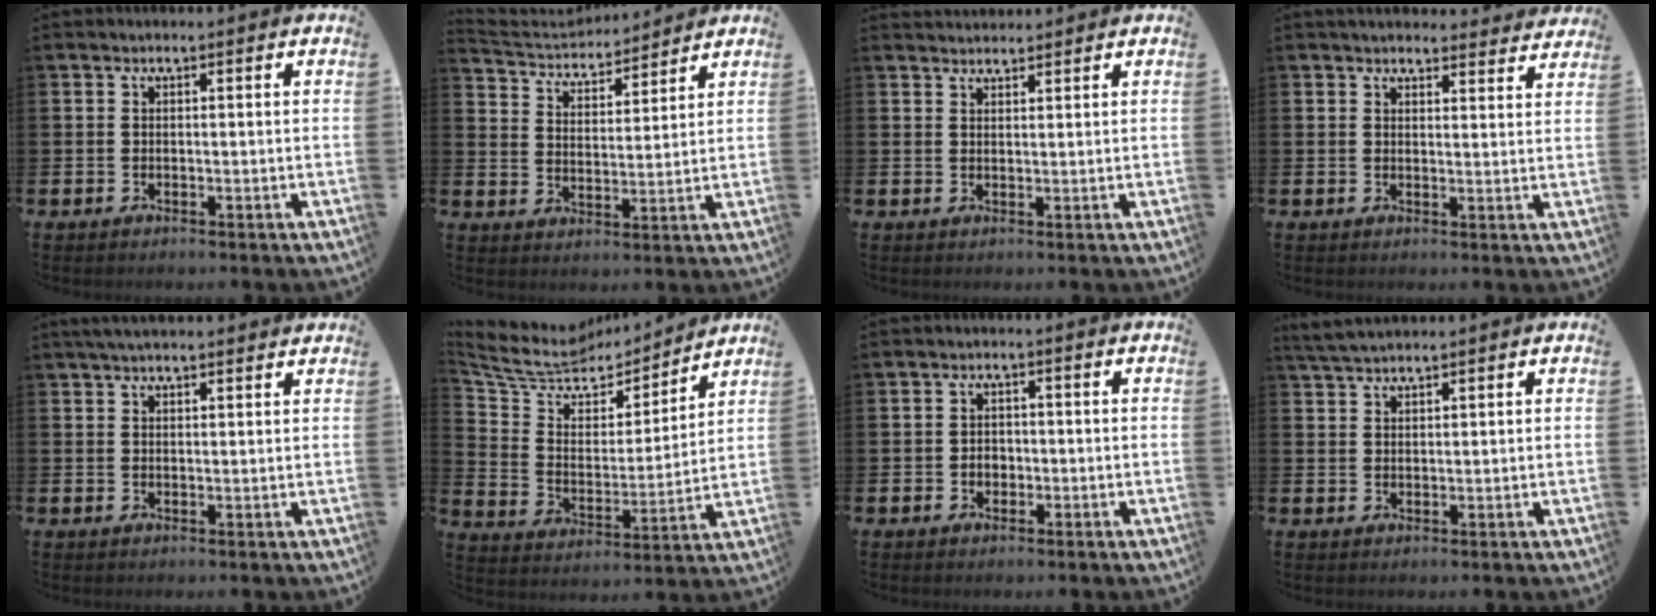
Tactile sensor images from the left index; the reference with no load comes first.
{"total": 4.3, "force": [4.2, 1.2, 0.1], "torque": [-0.025, -0.032, 0.069]}
{"total": 2.1, "force": [2.0, 0.4, 0.1], "torque": [0.007, -0.011, 0.034]}
{"total": 3.7, "force": [3.6, 0.7, 0.3], "torque": [-0.006, -0.019, 0.065]}
{"total": 2.9, "force": [2.7, 0.5, 1.0], "torque": [-0.026, -0.002, 0.050]}
{"total": 7.9, "force": [6.7, 3.8, 1.8], "torque": [-0.081, -0.050, 0.117]}
{"total": 1.8, "force": [-0.4, 1.5, 0.9], "torque": [-0.006, 0.003, -0.013]}
{"total": 3.1, "force": [2.9, 0.5, 0.9], "torque": [-0.021, -0.007, 0.054]}